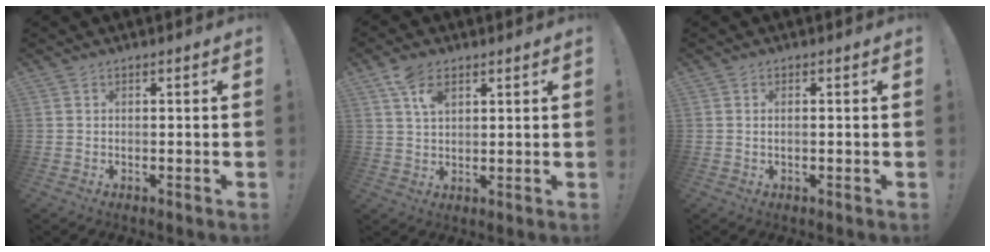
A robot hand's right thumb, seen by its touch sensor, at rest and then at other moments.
{"total": 6.6, "force": [3.7, 3.5, 4.2], "torque": [-0.067, -0.014, 0.068]}
{"total": 0.8, "force": [0.2, 0.2, 0.8], "torque": [-0.007, -0.001, 0.003]}